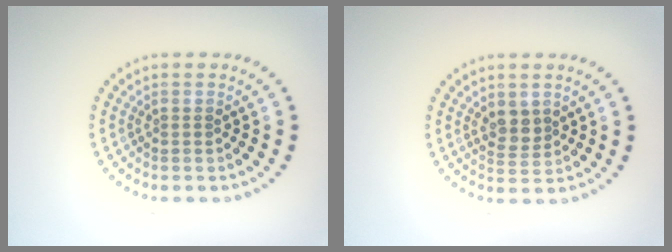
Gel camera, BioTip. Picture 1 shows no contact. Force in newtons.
{"total": 2.0, "press": 1.7, "slide": 0.9}